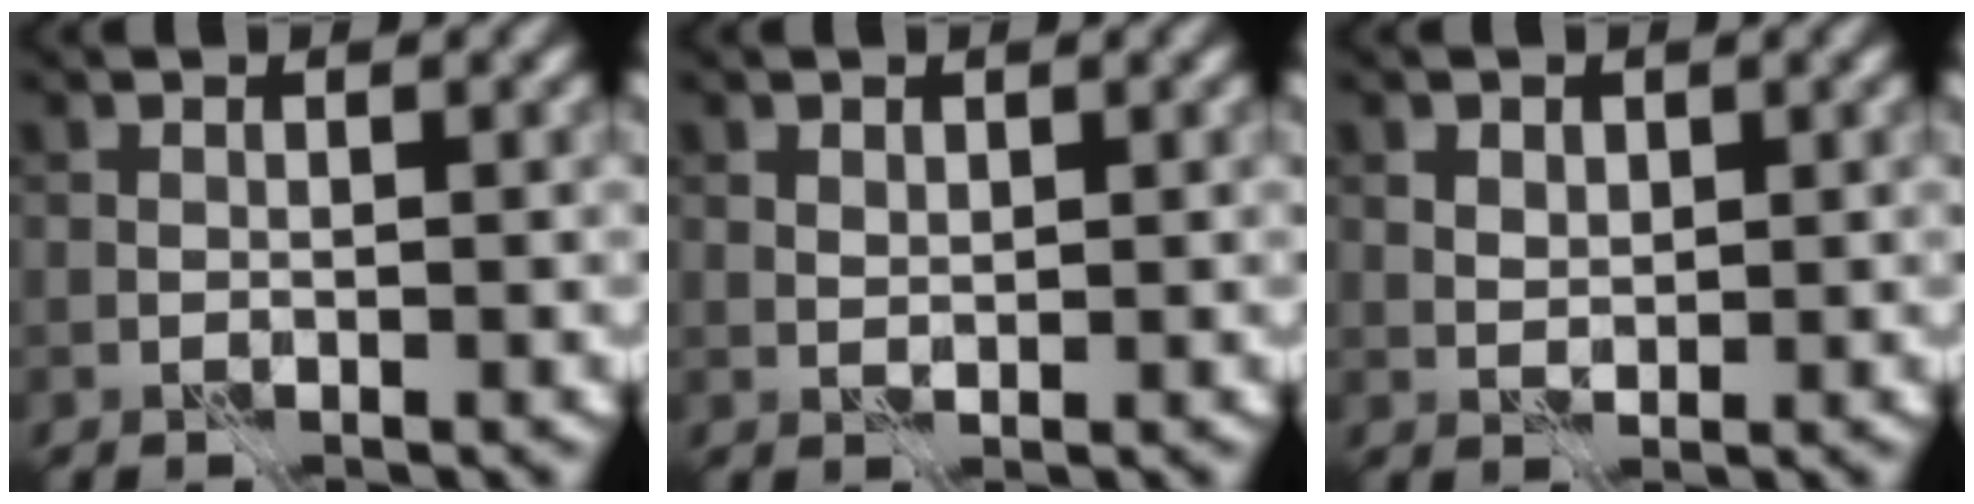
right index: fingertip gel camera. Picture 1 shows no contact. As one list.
[{"total": 0.8, "force": [0.5, 0.4, 0.4], "torque": [-0.010, -0.001, 0.011]}, {"total": 1.7, "force": [1.0, 1.1, 0.8], "torque": [-0.014, 0.000, 0.020]}]